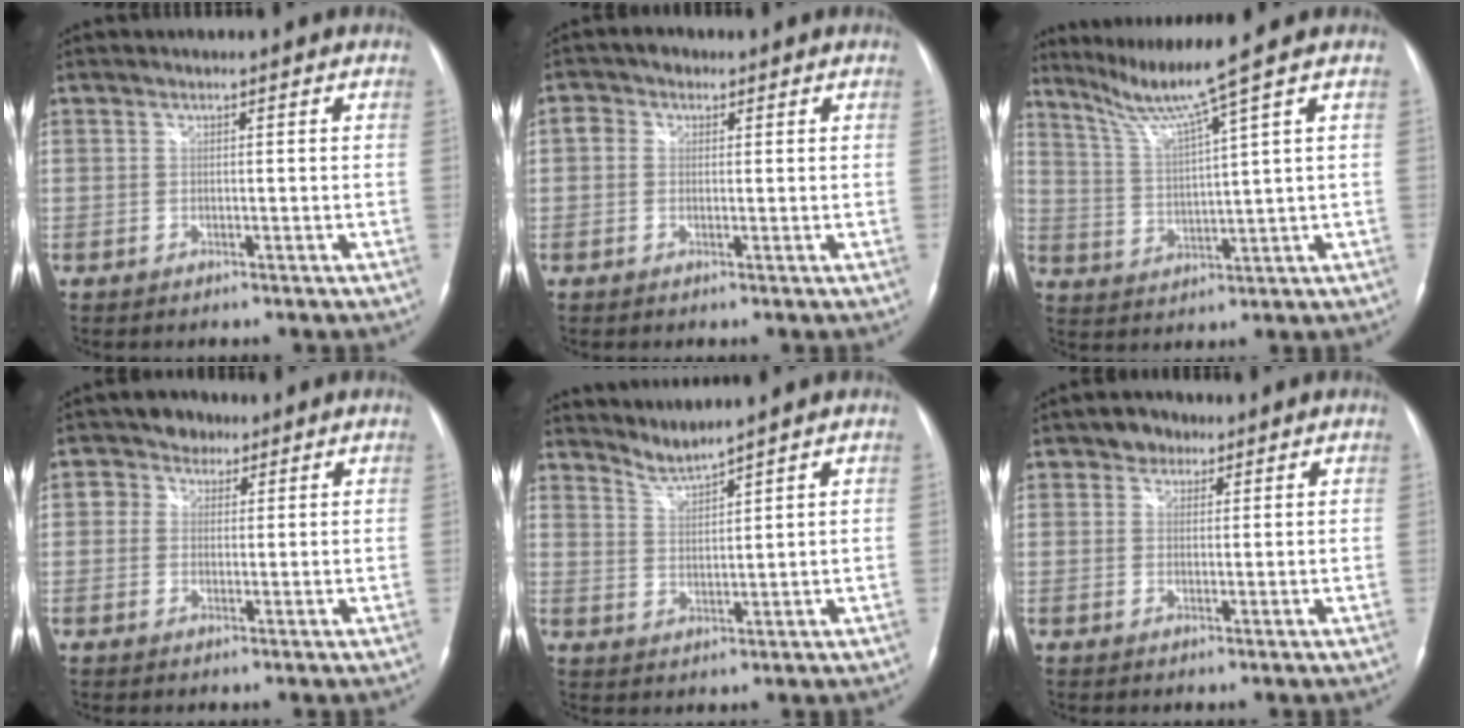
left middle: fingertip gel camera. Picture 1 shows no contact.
{"total": 2.8, "force": [0.9, 2.3, 1.3], "torque": [-0.031, 0.021, 0.014]}
{"total": 7.8, "force": [6.0, -3.1, 3.9], "torque": [-0.079, -0.017, 0.118]}
{"total": 4.0, "force": [2.0, 3.4, 1.0], "torque": [-0.022, 0.019, 0.034]}
{"total": 3.5, "force": [3.4, -1.0, 0.0], "torque": [-0.007, -0.009, 0.073]}
{"total": 3.5, "force": [2.1, 2.6, 0.7], "torque": [-0.013, 0.008, 0.032]}